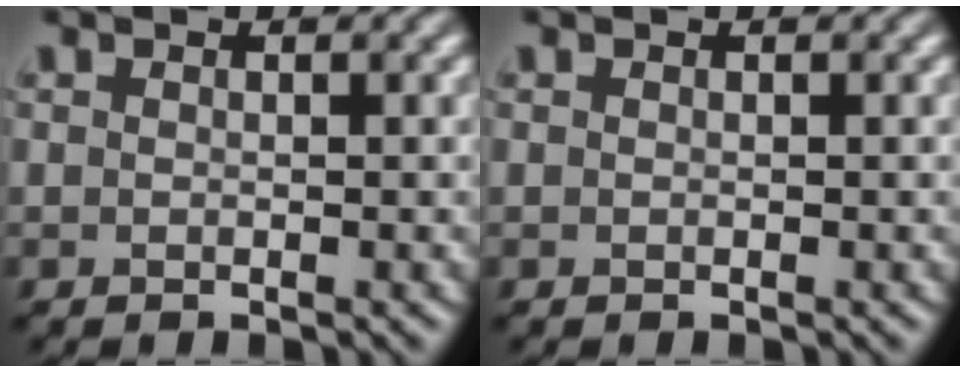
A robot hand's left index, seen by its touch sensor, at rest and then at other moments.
{"total": 0.0}